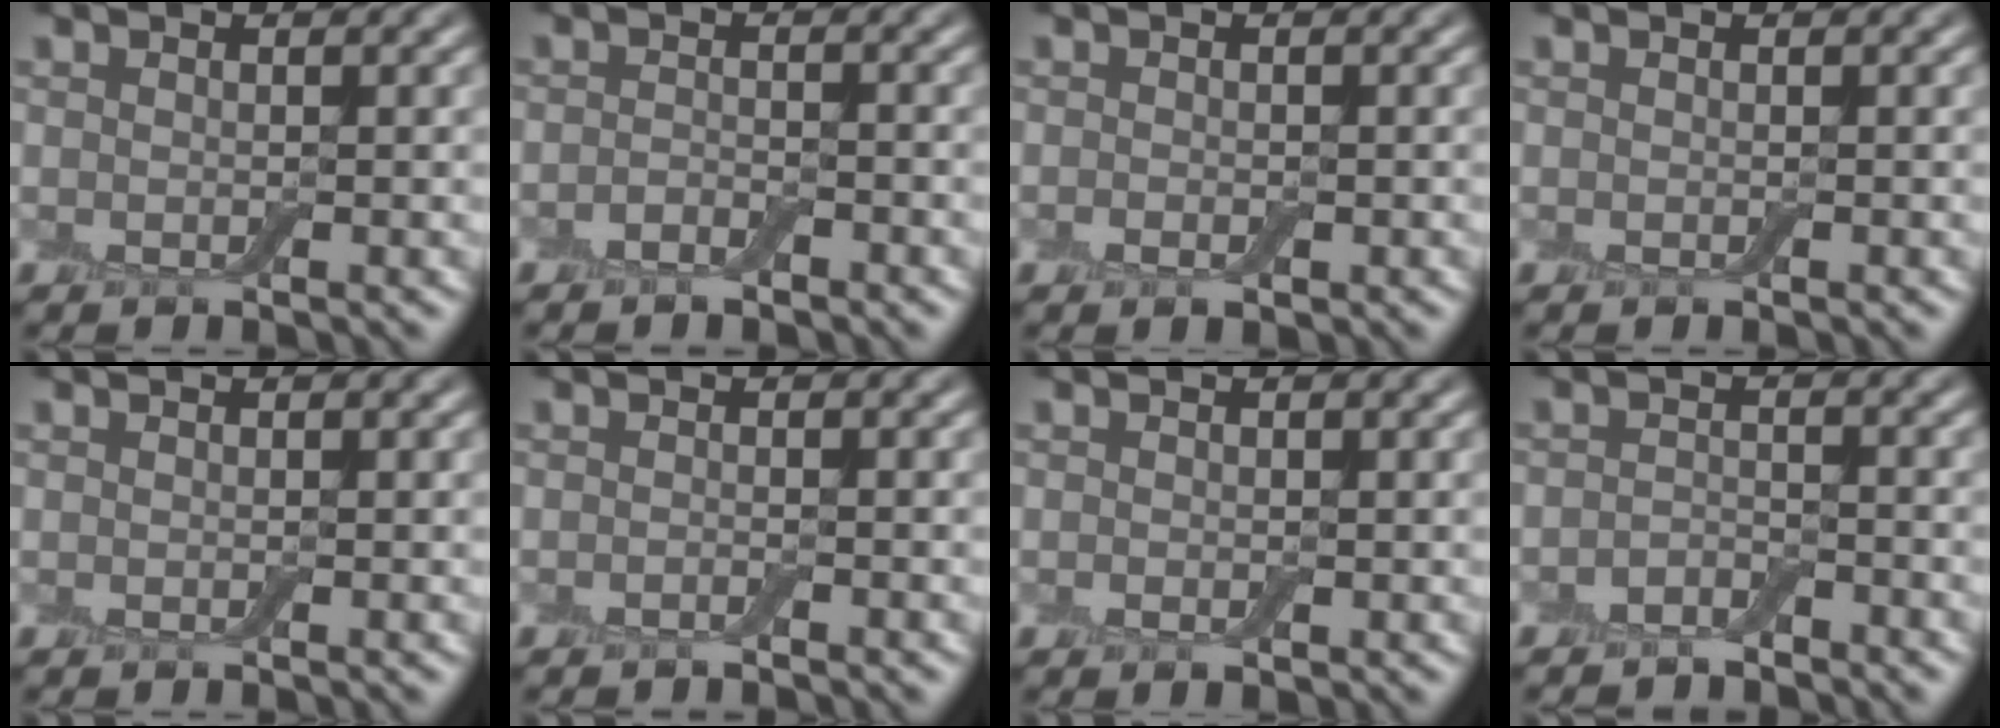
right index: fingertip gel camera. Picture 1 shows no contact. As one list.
[{"total": 1.6, "force": [-1.1, 0.7, 0.9], "torque": [-0.018, 0.000, -0.022]}, {"total": 0.9, "force": [-0.3, 0.6, 0.7], "torque": [-0.011, -0.001, -0.006]}, {"total": 0.0}, {"total": 0.0}, {"total": 0.6, "force": [-0.5, 0.1, 0.3], "torque": [-0.006, 0.000, -0.009]}, {"total": 0.6, "force": [-0.1, 0.4, 0.5], "torque": [-0.008, -0.003, -0.001]}, {"total": 1.8, "force": [-1.5, 0.7, 0.5], "torque": [-0.009, 0.004, -0.032]}]